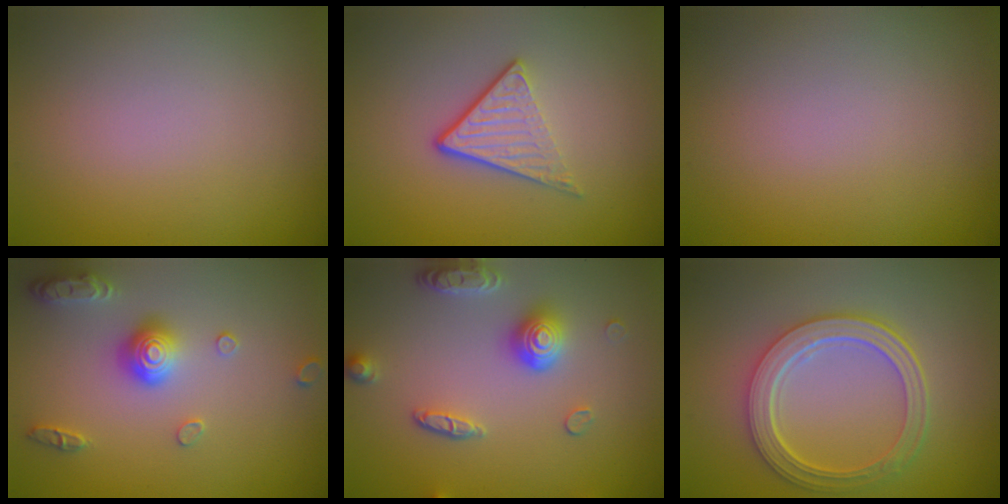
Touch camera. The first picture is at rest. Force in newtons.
{"total": 3.5, "press": 2.5, "slide": 2.5}
{"total": 0.0}
{"total": 2.9, "press": 2.9, "slide": 0.2}
{"total": 4.4, "press": 3.6, "slide": 2.5}
{"total": 5.6, "press": 4.1, "slide": 3.8}